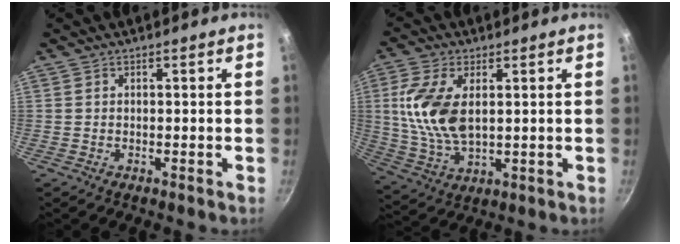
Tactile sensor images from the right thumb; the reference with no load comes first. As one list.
[{"total": 12.6, "force": [2.2, 6.8, 10.4], "torque": [-0.205, -0.009, 0.049]}]